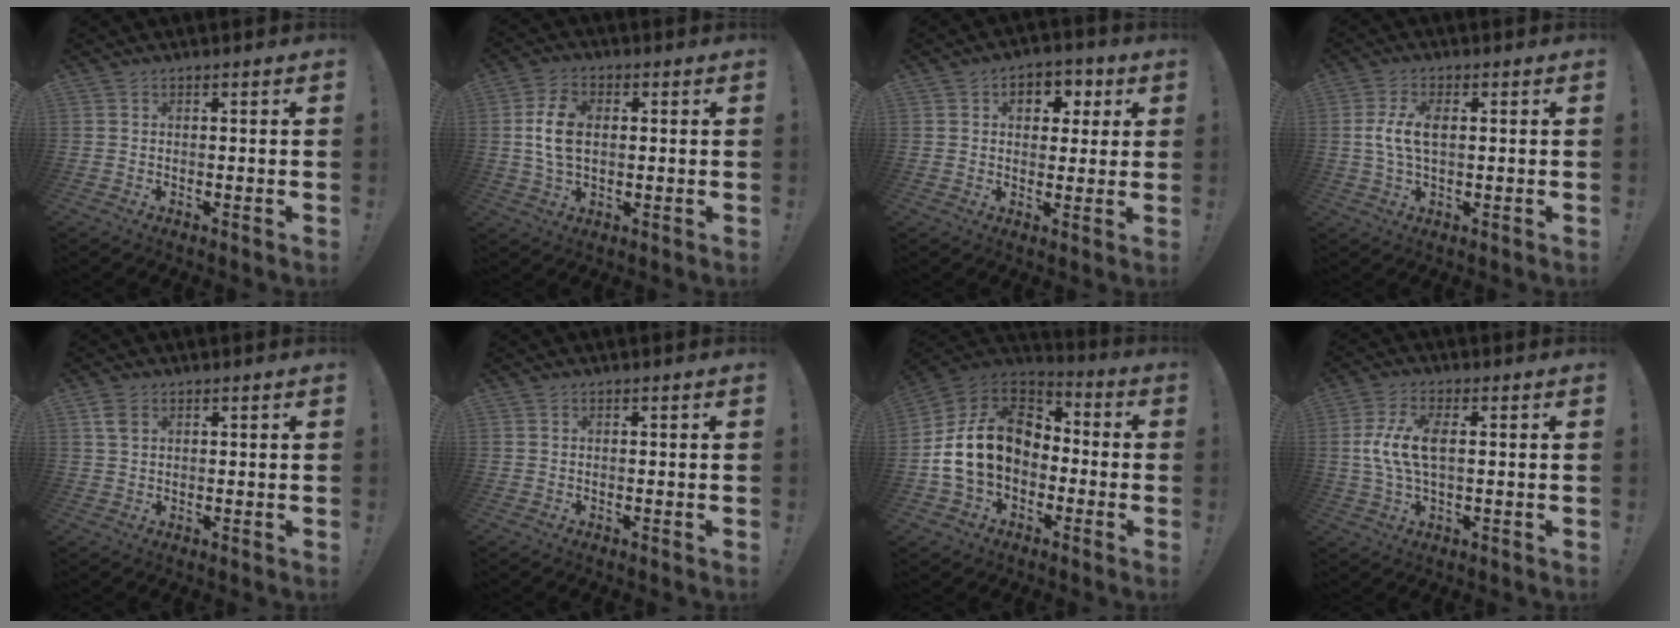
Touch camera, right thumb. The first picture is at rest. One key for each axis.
{"total": 9.7, "fx": 1.0, "fy": 6.2, "fz": 7.4, "tx": -0.134, "ty": -0.001, "tz": 0.016}
{"total": 6.8, "fx": 1.9, "fy": 5.4, "fz": 3.7, "tx": -0.044, "ty": -0.004, "tz": 0.035}
{"total": 7.1, "fx": 0.6, "fy": 3.8, "fz": 6.0, "tx": -0.121, "ty": 0.002, "tz": 0.007}
{"total": 3.3, "fx": 1.6, "fy": 2.0, "fz": 2.1, "tx": -0.029, "ty": -0.003, "tz": 0.029}
{"total": 0.0}
{"total": 18.6, "fx": 1.1, "fy": 13.9, "fz": 12.3, "tx": -0.200, "ty": 0.016, "tz": 0.032}
{"total": 10.1, "fx": 0.8, "fy": 4.8, "fz": 8.9, "tx": -0.172, "ty": -0.005, "tz": 0.016}